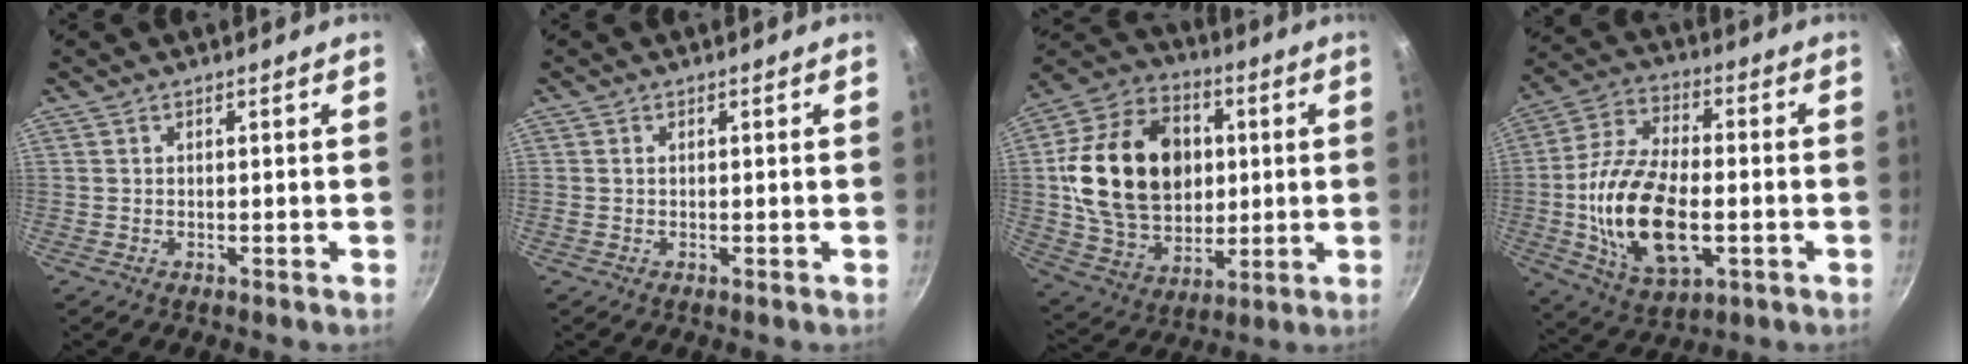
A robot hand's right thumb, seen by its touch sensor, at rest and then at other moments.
{"total": 0.7, "force": [0.1, 0.5, 0.4], "torque": [-0.006, 0.003, 0.001]}
{"total": 24.3, "force": [2.9, 18.4, 15.7], "torque": [-0.242, 0.011, 0.056]}
{"total": 19.8, "force": [-3.1, 10.5, 16.4], "torque": [-0.306, 0.018, -0.056]}